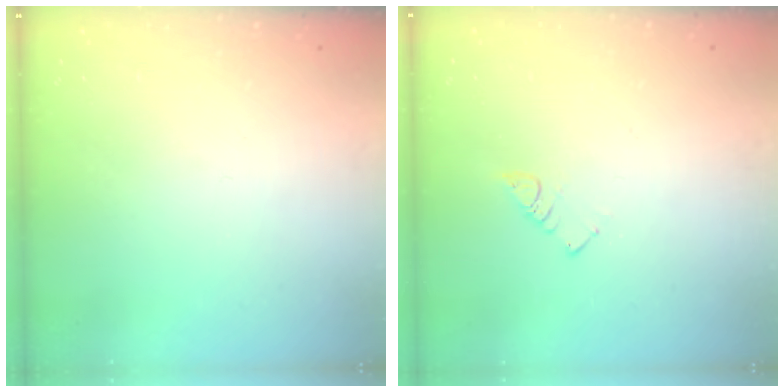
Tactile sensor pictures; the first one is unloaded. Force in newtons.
{"total": 3.1, "press": 3.1, "slide": 0.3}